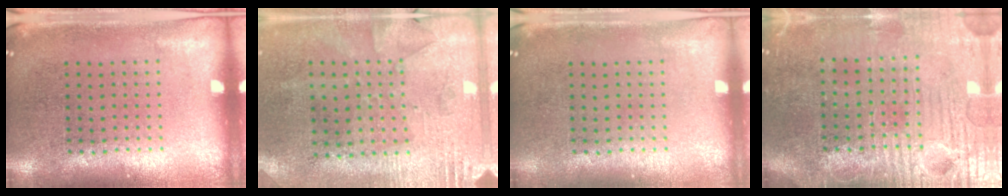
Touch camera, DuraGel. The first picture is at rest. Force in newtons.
{"total": 2.7, "press": 2.3, "slide": 1.5}
{"total": 0.0}
{"total": 4.0, "press": 3.8, "slide": 1.3}